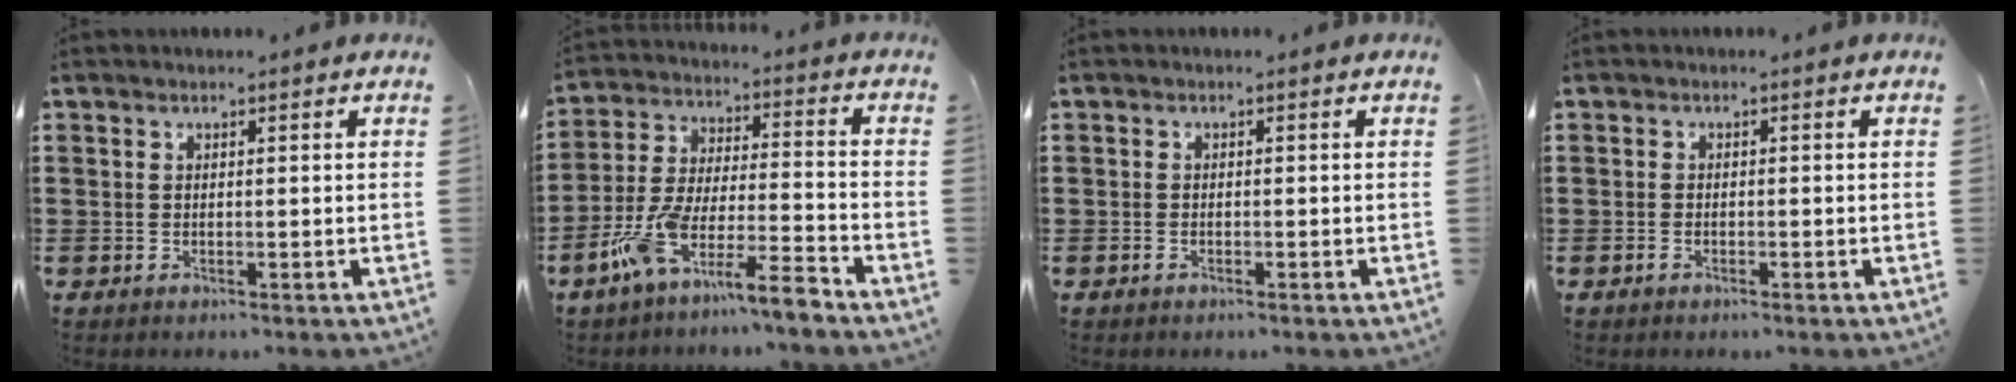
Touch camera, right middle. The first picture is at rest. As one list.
[{"total": 9.9, "force": [-8.1, 0.5, 5.6], "torque": [-0.135, -0.003, -0.169]}, {"total": 0.6, "force": [-0.5, 0.2, 0.4], "torque": [-0.009, -0.003, -0.009]}, {"total": 0.8, "force": [-0.6, 0.3, 0.5], "torque": [-0.012, -0.003, -0.011]}]